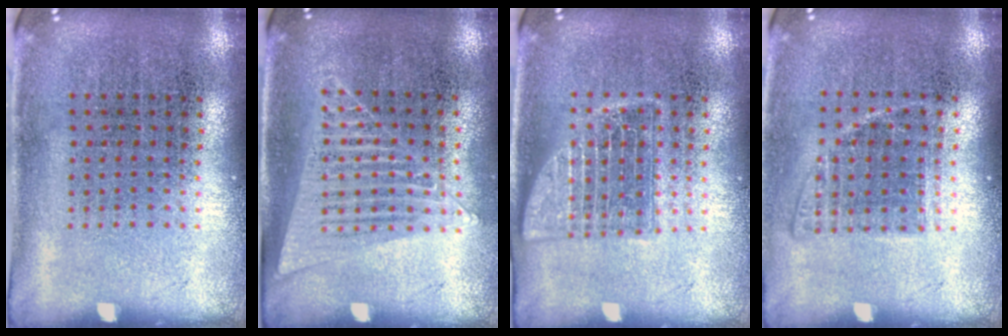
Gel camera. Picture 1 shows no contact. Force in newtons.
{"total": 1.4, "press": 1.3, "slide": 0.5}
{"total": 1.5, "press": 1.5, "slide": 0.3}
{"total": 1.0, "press": 0.9, "slide": 0.4}